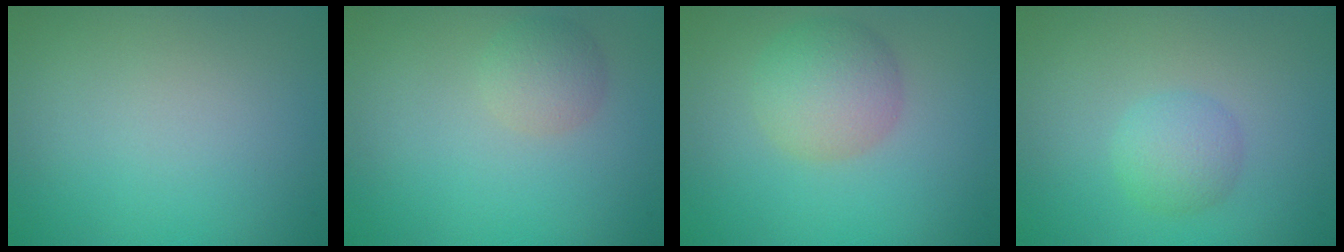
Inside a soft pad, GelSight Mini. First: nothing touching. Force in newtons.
{"total": 2.2, "press": 2.2, "slide": 0.1}
{"total": 4.2, "press": 4.2, "slide": 0.2}
{"total": 2.1, "press": 2.1, "slide": 0.1}